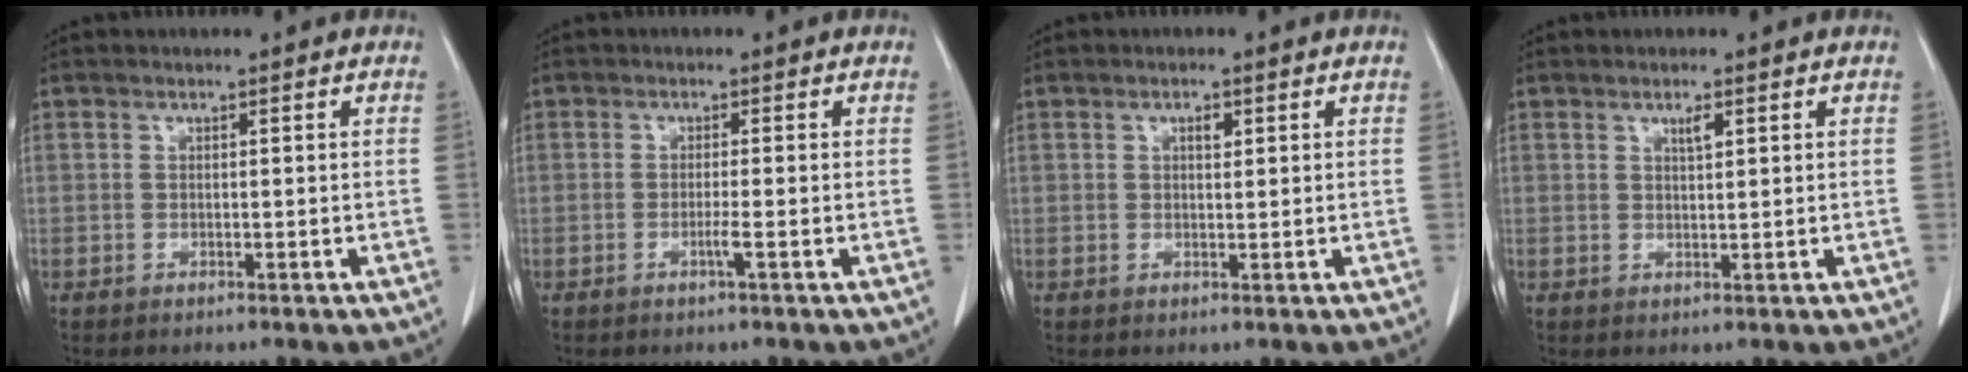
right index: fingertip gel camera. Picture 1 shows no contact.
{"total": 1.4, "force": [-0.6, -0.4, 1.2], "torque": [-0.023, -0.001, -0.013]}
{"total": 1.4, "force": [0.6, 0.5, 1.1], "torque": [-0.019, 0.000, 0.009]}
{"total": 1.5, "force": [0.9, 0.2, 1.3], "torque": [-0.024, -0.003, 0.016]}